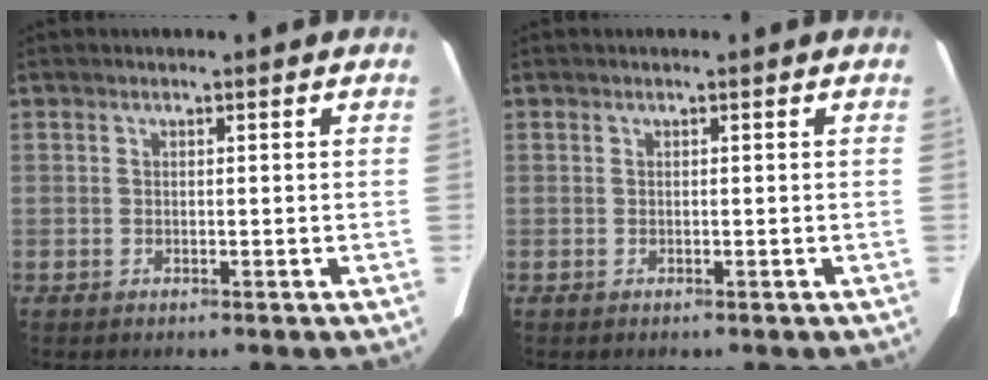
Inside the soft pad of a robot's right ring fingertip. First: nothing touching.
{"total": 0.0}